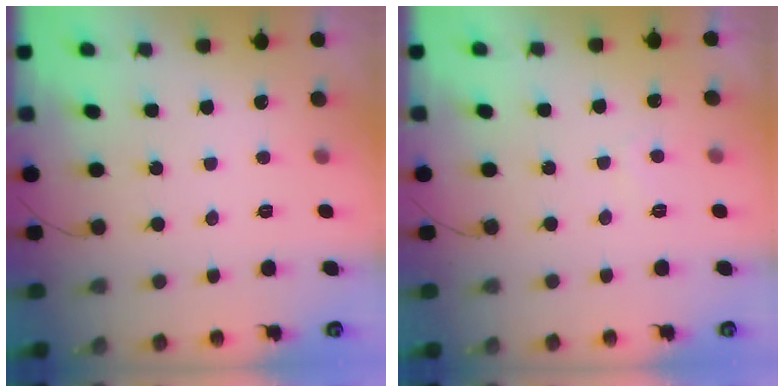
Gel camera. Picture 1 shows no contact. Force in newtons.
{"total": 1.7, "press": 1.6, "slide": 0.5}